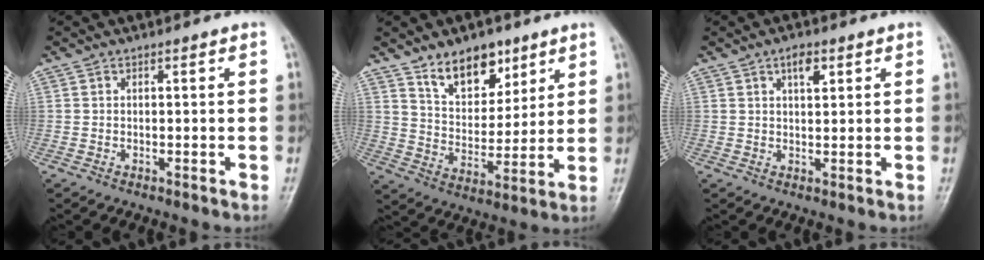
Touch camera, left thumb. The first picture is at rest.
{"total": 11.4, "force": [7.6, 6.5, 5.5], "torque": [-0.051, -0.052, 0.135]}
{"total": 3.3, "force": [1.7, 1.5, 2.4], "torque": [-0.031, -0.006, 0.027]}